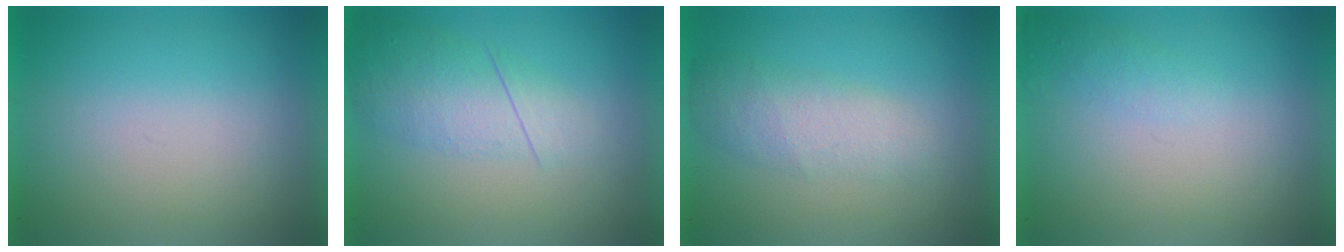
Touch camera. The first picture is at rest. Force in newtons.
{"total": 2.8}
{"total": 2.3}
{"total": 1.1}